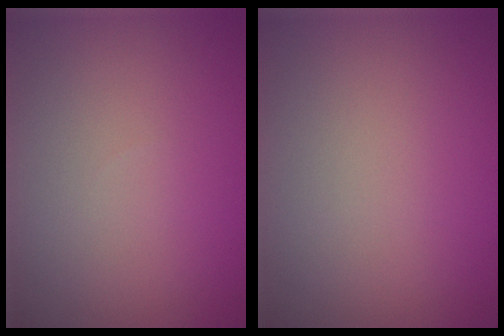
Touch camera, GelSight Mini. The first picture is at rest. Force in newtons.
{"total": 0.0}